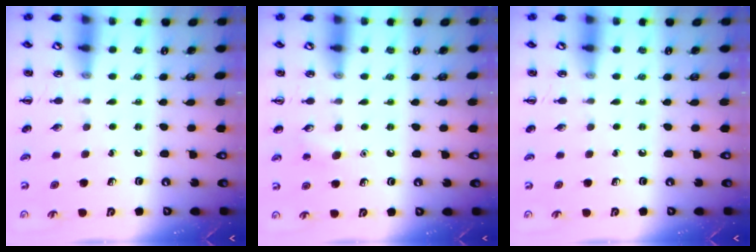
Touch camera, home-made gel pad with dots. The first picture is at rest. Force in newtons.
{"total": 5.5, "press": 5.3, "slide": 1.4}
{"total": 0.0}